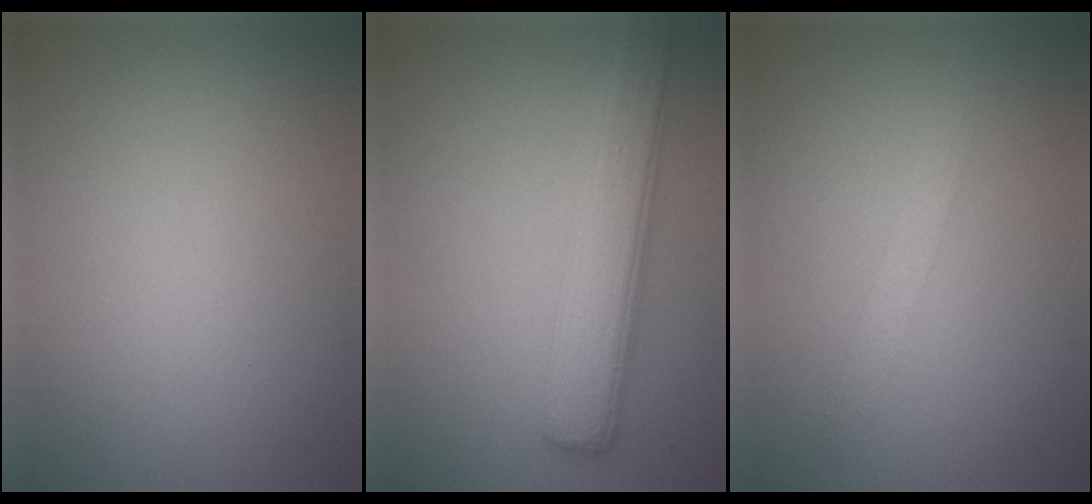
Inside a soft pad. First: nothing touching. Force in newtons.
{"total": 5.1, "press": 5.1, "slide": 0.1}
{"total": 1.3, "press": 1.3, "slide": 0.1}